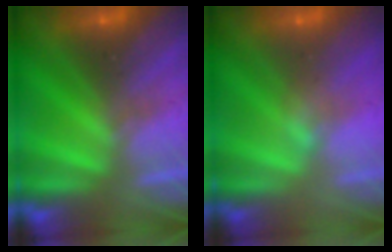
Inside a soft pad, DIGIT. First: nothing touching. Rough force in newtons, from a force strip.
{"total": 2.4}